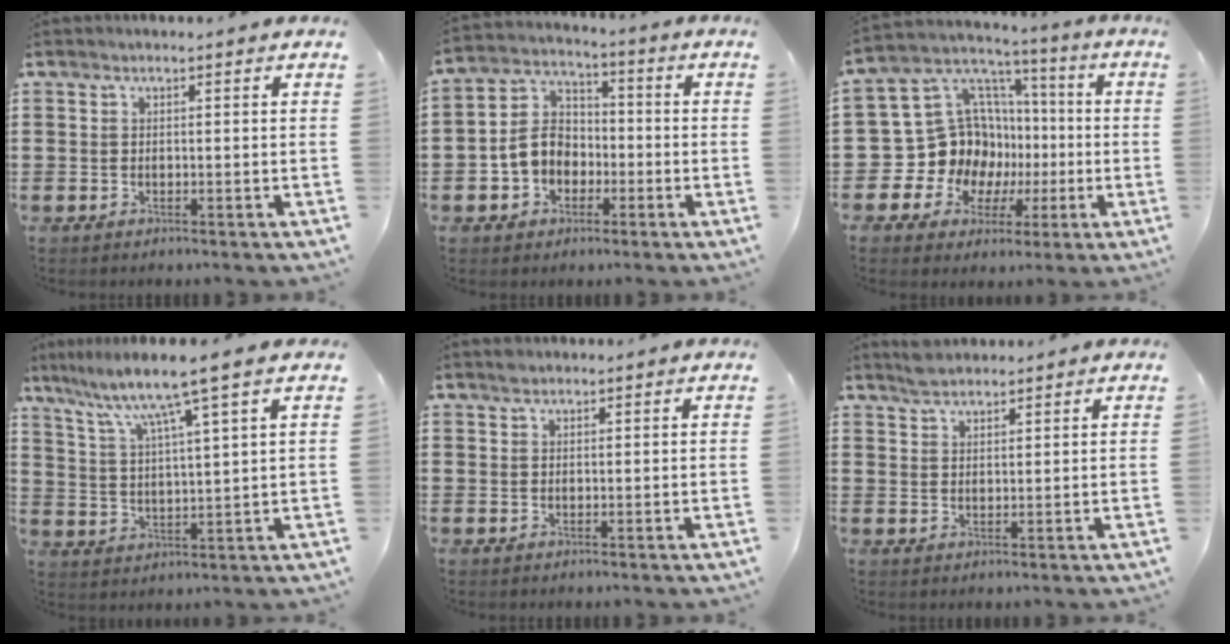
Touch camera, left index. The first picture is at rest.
{"total": 7.1, "force": [-2.1, 6.0, 3.2], "torque": [-0.092, 0.017, -0.044]}
{"total": 14.3, "force": [-1.3, 13.4, 4.9], "torque": [-0.140, -0.022, 0.000]}
{"total": 7.5, "force": [5.7, -0.7, 4.8], "torque": [-0.116, -0.033, 0.090]}
{"total": 1.2, "force": [1.0, 0.6, 0.1], "torque": [-0.006, 0.003, 0.020]}
{"total": 2.9, "force": [2.7, 0.9, 0.5], "torque": [-0.016, 0.002, 0.052]}